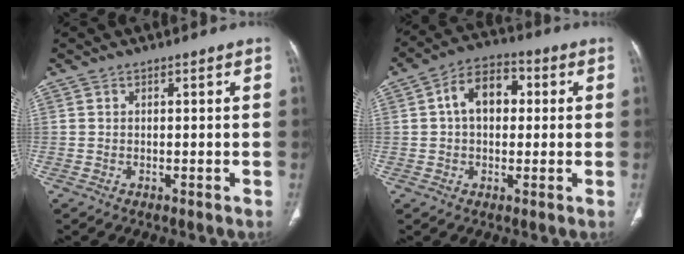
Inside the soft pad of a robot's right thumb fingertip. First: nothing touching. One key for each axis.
{"total": 9.7, "fx": 1.4, "fy": 6.6, "fz": 6.9, "tx": -0.097, "ty": 0.023, "tz": 0.017}